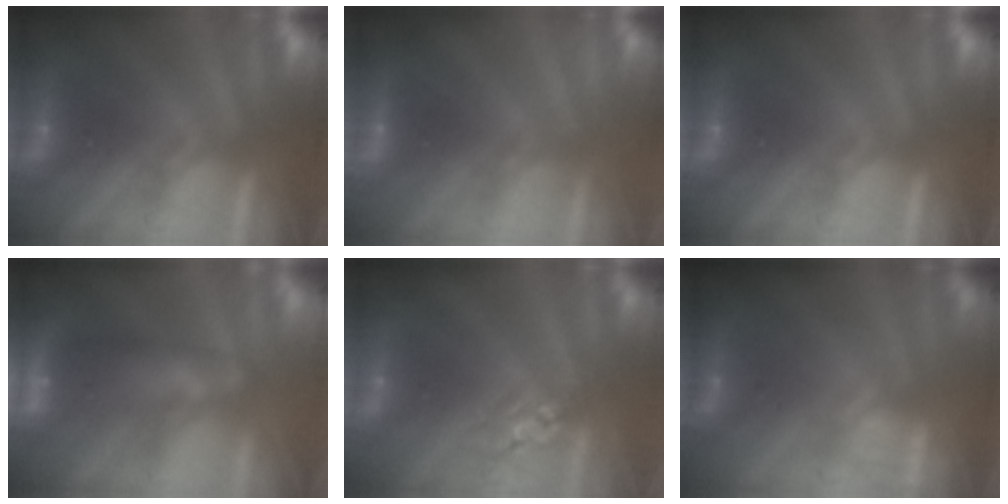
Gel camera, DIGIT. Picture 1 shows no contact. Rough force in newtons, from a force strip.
{"total": 2.1}
{"total": 0.0}
{"total": 7.5}
{"total": 2.7}
{"total": 1.9}